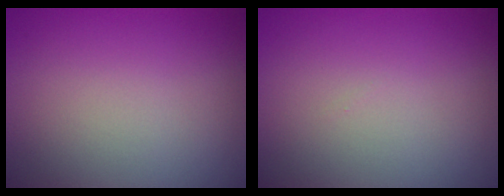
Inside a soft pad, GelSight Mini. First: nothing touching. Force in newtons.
{"total": 0.0}